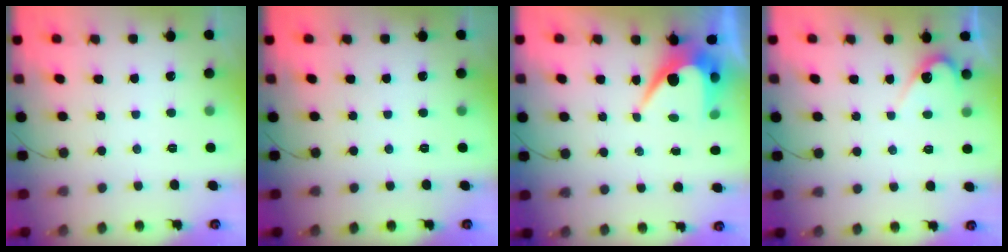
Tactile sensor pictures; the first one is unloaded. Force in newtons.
{"total": 0.0}
{"total": 7.5, "press": 7.5, "slide": 0.5}
{"total": 3.3, "press": 3.3, "slide": 0.2}